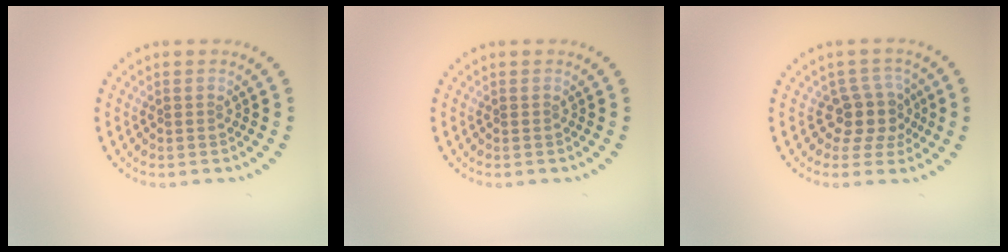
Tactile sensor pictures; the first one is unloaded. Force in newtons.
{"total": 0.0}
{"total": 3.2, "press": 2.5, "slide": 2.0}